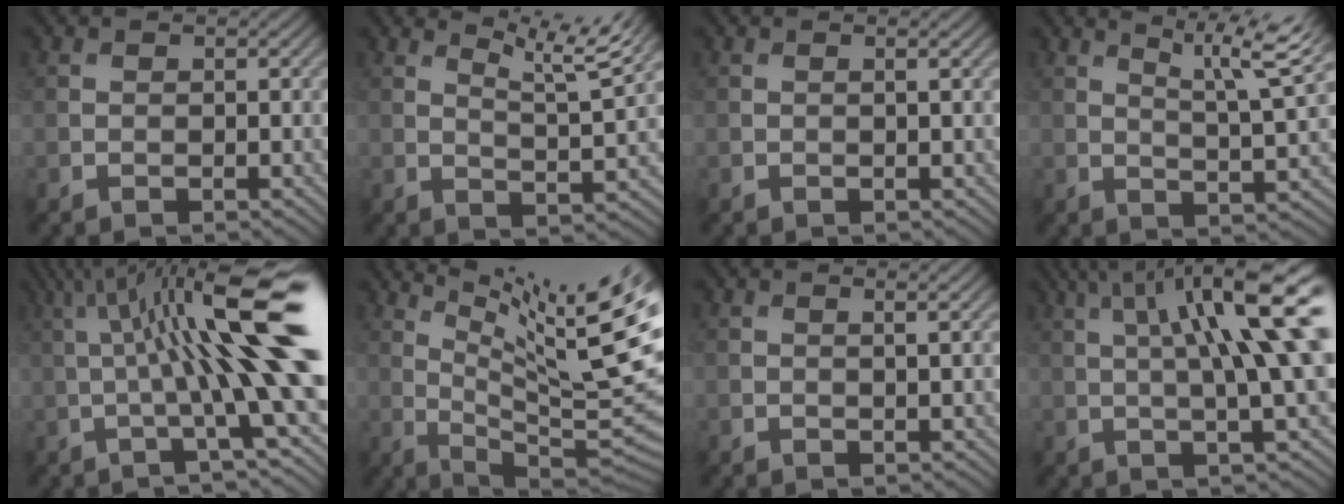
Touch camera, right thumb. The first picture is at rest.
{"total": 7.2, "force": [5.5, 0.8, 4.5], "torque": [-0.096, -0.001, 0.089]}
{"total": 1.1, "force": [0.1, 0.1, 1.1], "torque": [-0.017, 0.005, -0.001]}
{"total": 8.4, "force": [5.2, 1.2, 6.5], "torque": [-0.103, 0.010, 0.078]}
{"total": 15.4, "force": [2.0, 2.5, 15.1], "torque": [-0.226, 0.006, 0.041]}
{"total": 14.5, "force": [7.5, 2.6, 12.2], "torque": [-0.199, -0.001, 0.132]}
{"total": 1.8, "force": [0.6, 0.3, 1.7], "torque": [-0.027, 0.009, 0.002]}
{"total": 13.1, "force": [3.4, 2.5, 12.4], "torque": [-0.187, 0.007, 0.064]}